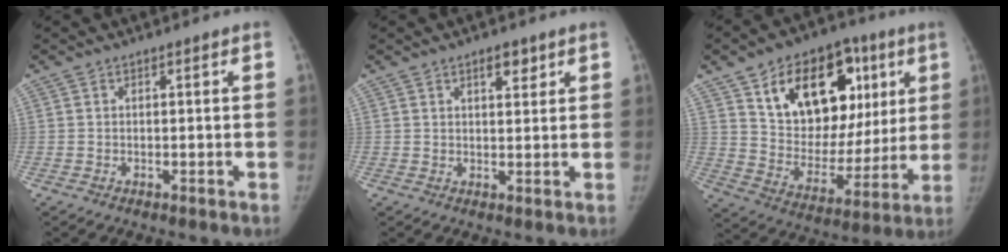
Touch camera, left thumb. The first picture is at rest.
{"total": 3.4, "force": [2.0, 1.5, 2.2], "torque": [-0.019, -0.010, 0.030]}
{"total": 24.6, "force": [9.7, 15.6, 16.3], "torque": [-0.190, -0.006, 0.161]}